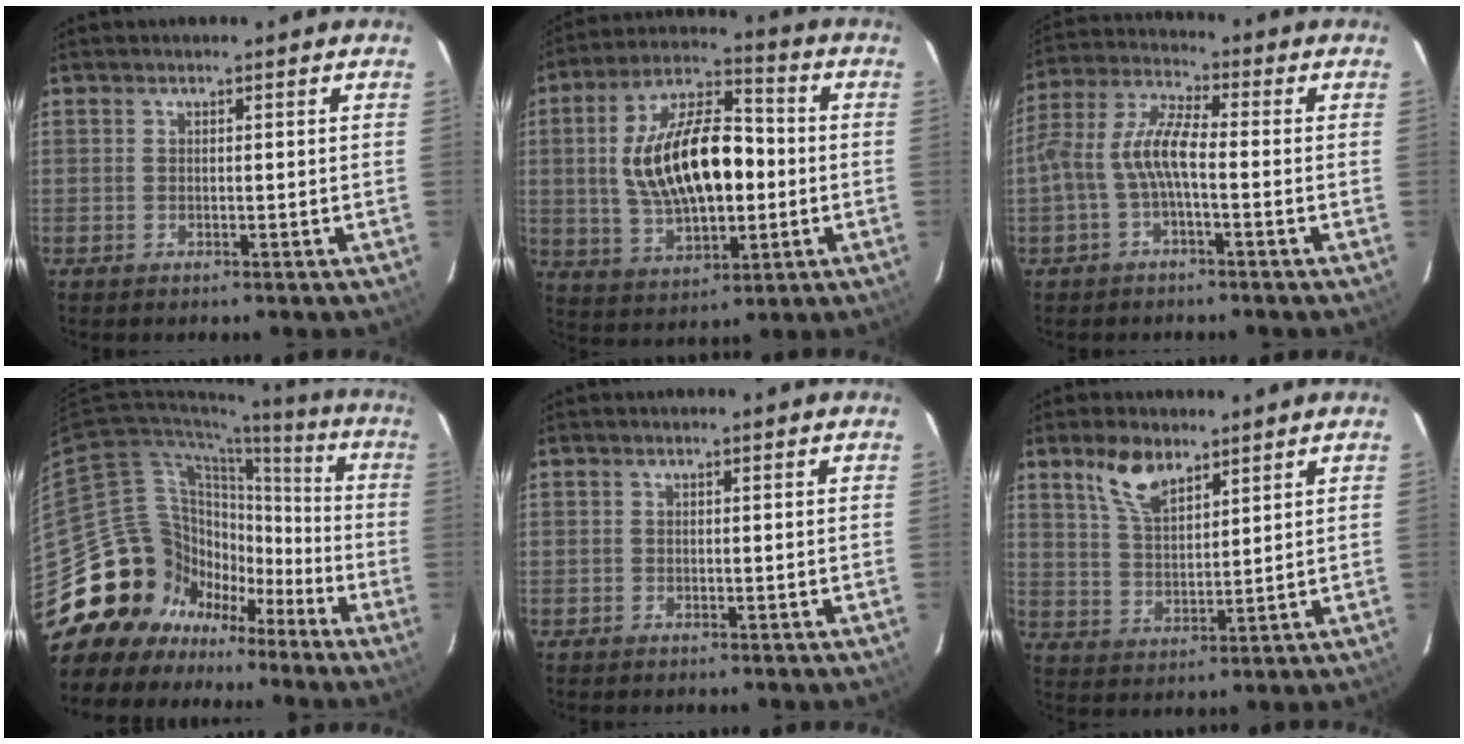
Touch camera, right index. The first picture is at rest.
{"total": 18.9, "force": [0.0, 9.3, 16.5], "torque": [-0.308, 0.017, 0.008]}
{"total": 7.9, "force": [-1.9, 2.3, 7.3], "torque": [-0.168, 0.016, -0.037]}
{"total": 21.5, "force": [-12.3, 16.6, 6.0], "torque": [-0.137, 0.064, -0.193]}
{"total": 0.0}
{"total": 7.8, "force": [5.3, 3.4, 4.6], "torque": [-0.084, 0.008, 0.107]}